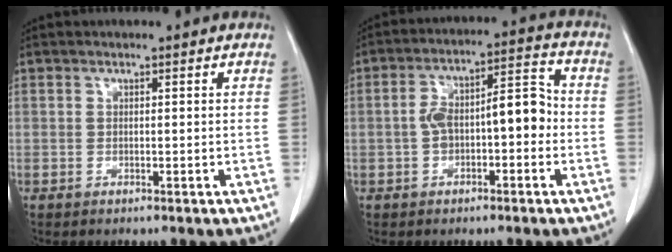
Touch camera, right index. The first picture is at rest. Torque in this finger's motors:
{"motor_torque": [0.30, -0.01, 0.18, 0.05]}